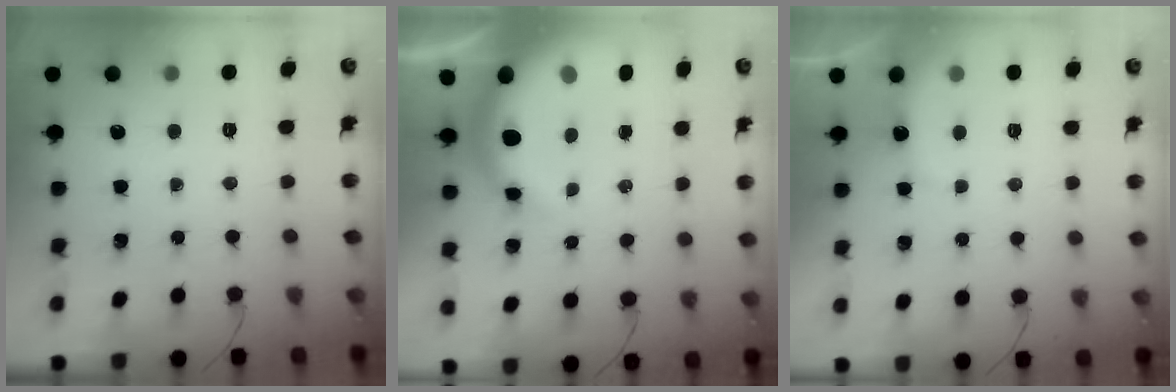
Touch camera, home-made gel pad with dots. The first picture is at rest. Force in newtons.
{"total": 8.0, "press": 7.7, "slide": 1.9}
{"total": 5.1, "press": 5.1, "slide": 0.8}